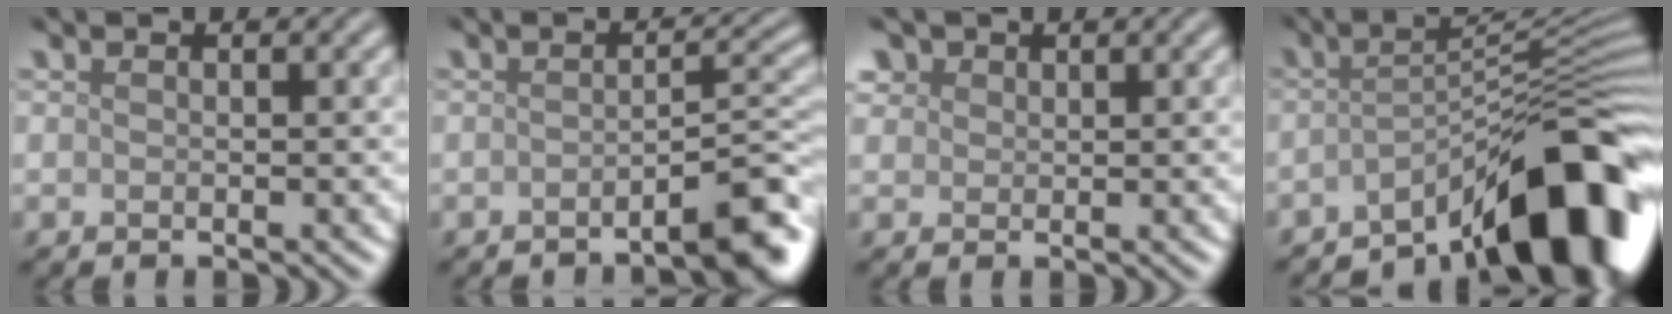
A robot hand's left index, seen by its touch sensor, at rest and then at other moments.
{"total": 4.2, "force": [-2.5, 0.7, 3.3], "torque": [-0.038, 0.015, -0.042]}
{"total": 2.6, "force": [1.5, 1.9, 0.8], "torque": [-0.024, 0.005, 0.025]}
{"total": 11.9, "force": [-6.6, 3.0, 9.4], "torque": [-0.111, 0.014, -0.112]}